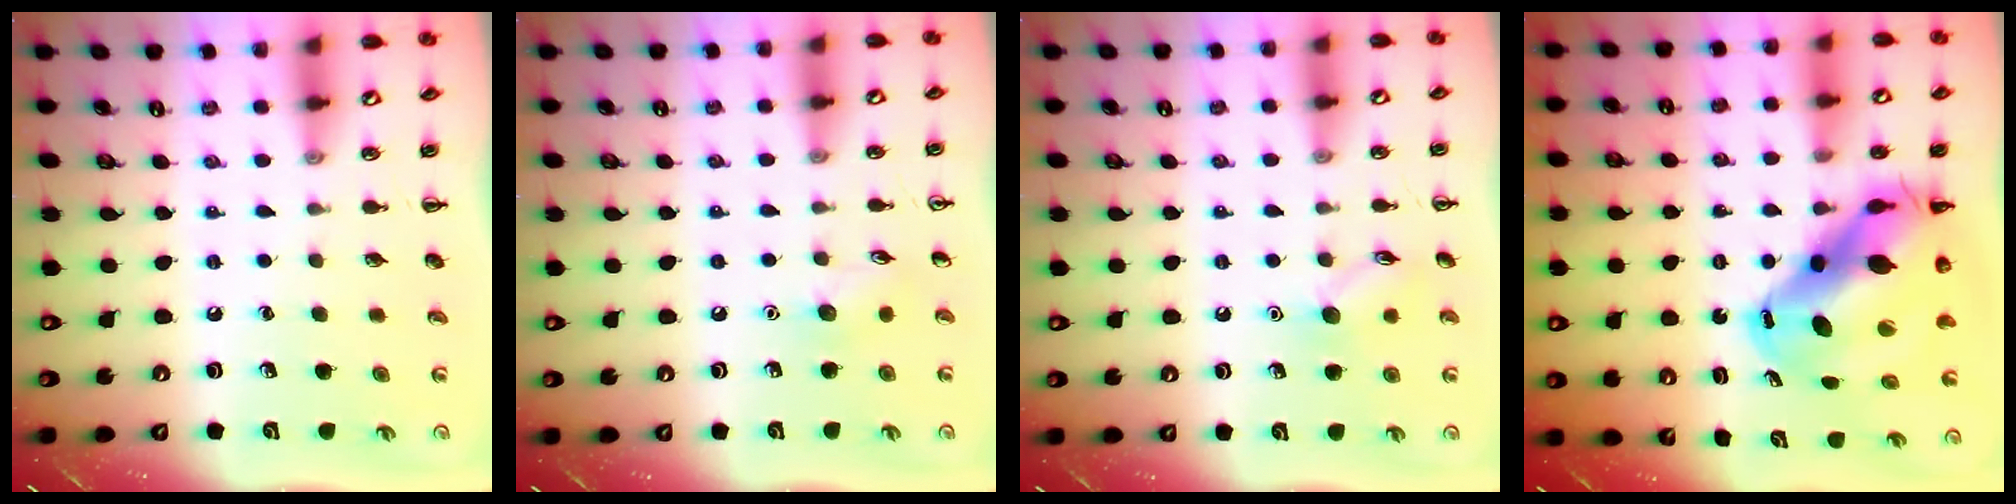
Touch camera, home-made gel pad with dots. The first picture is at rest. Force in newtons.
{"total": 5.9, "press": 5.7, "slide": 1.5}
{"total": 7.9, "press": 7.8, "slide": 0.8}
{"total": 15.8, "press": 15.2, "slide": 4.2}